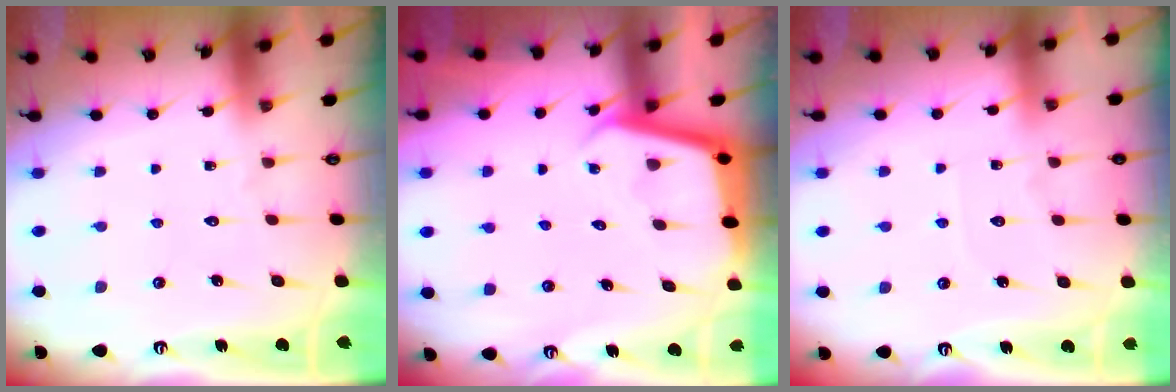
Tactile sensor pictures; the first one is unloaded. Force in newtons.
{"total": 3.4, "press": 3.4, "slide": 0.3}
{"total": 4.7, "press": 4.6, "slide": 0.5}